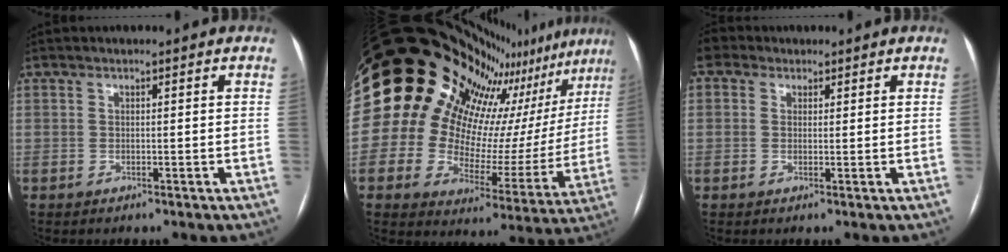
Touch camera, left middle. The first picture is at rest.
{"total": 22.6, "force": [17.7, 8.6, 11.0], "torque": [-0.207, -0.022, 0.250]}
{"total": 1.8, "force": [-0.4, 1.8, 0.3], "torque": [-0.021, 0.028, 0.010]}